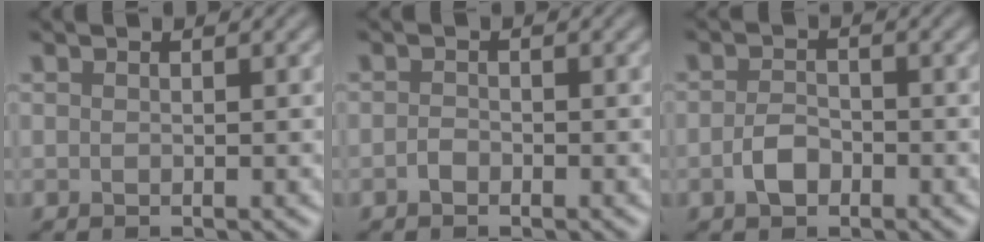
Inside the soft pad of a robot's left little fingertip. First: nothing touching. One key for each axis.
{"total": 0.8, "fx": -0.4, "fy": 0.5, "fz": 0.4, "tx": -0.008, "ty": -0.001, "tz": -0.011}
{"total": 2.2, "fx": -0.9, "fy": 1.4, "fz": 1.4, "tx": -0.028, "ty": 0.003, "tz": -0.022}